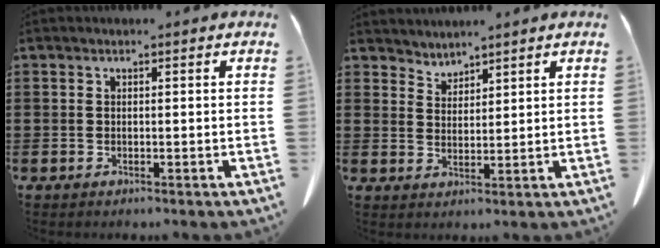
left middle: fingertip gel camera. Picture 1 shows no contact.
{"total": 2.6, "force": [2.5, 0.2, -0.3], "torque": [-0.002, -0.010, 0.050]}